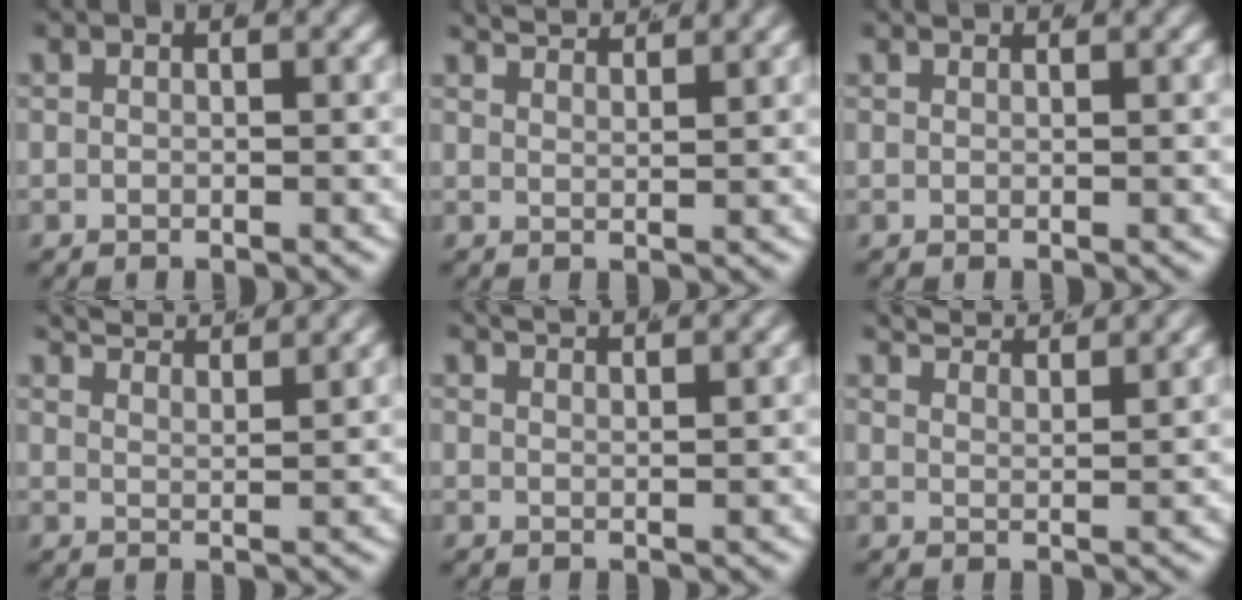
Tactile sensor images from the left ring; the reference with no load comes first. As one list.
[{"total": 3.4, "force": [3.2, 0.1, 1.0], "torque": [-0.016, 0.003, 0.056]}, {"total": 0.9, "force": [0.8, -0.3, 0.2], "torque": [0.004, 0.001, 0.015]}, {"total": 5.3, "force": [4.9, 0.6, 2.0], "torque": [-0.035, 0.006, 0.082]}, {"total": 3.0, "force": [2.9, 0.0, 1.0], "torque": [-0.016, 0.003, 0.048]}, {"total": 4.8, "force": [4.5, 0.5, 1.7], "torque": [-0.029, 0.005, 0.076]}]